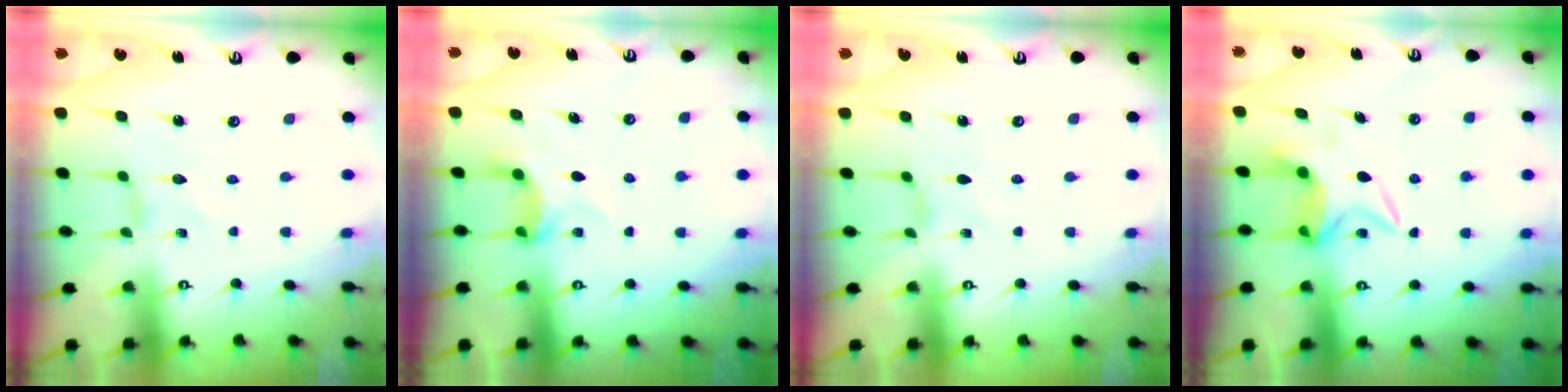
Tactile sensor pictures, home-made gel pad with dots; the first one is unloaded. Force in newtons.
{"total": 5.0, "press": 4.9, "slide": 1.1}
{"total": 0.0}
{"total": 6.6, "press": 6.6, "slide": 0.6}